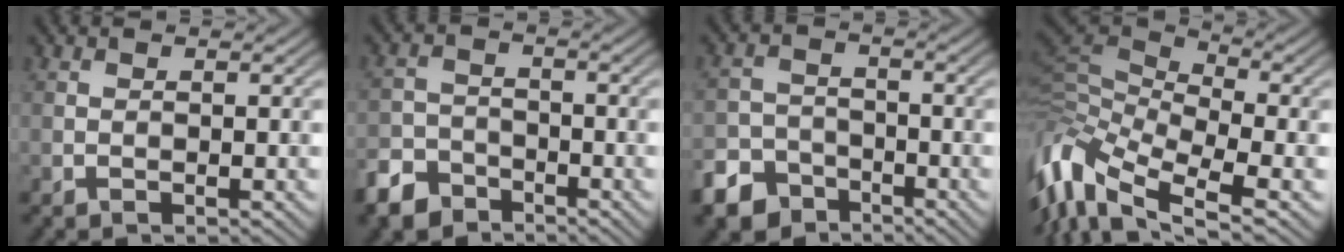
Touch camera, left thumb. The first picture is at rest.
{"total": 5.5, "force": [-4.3, 3.0, 1.8], "torque": [-0.041, -0.004, -0.093]}
{"total": 6.4, "force": [-4.6, 3.9, 2.0], "torque": [-0.040, -0.009, -0.097]}
{"total": 12.7, "force": [-3.6, 5.7, 10.8], "torque": [-0.264, 0.003, -0.072]}